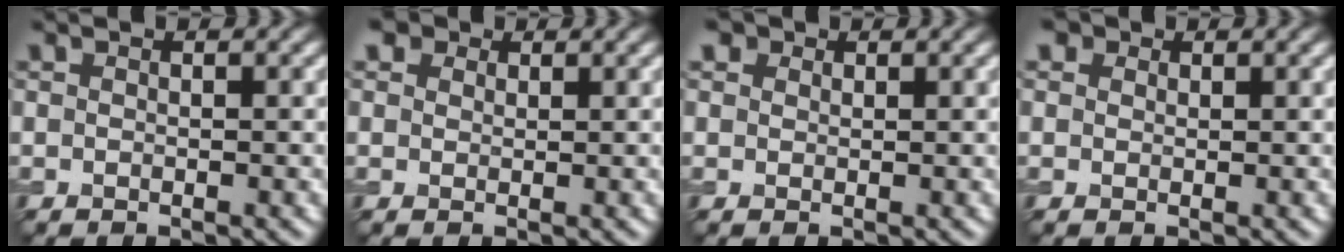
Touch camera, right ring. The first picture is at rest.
{"total": 3.3, "force": [2.2, 2.1, 1.4], "torque": [-0.036, 0.007, 0.020]}
{"total": 2.0, "force": [1.3, 1.3, 0.7], "torque": [-0.013, 0.002, 0.006]}
{"total": 2.1, "force": [1.3, 1.4, 0.8], "torque": [-0.014, 0.007, -0.002]}